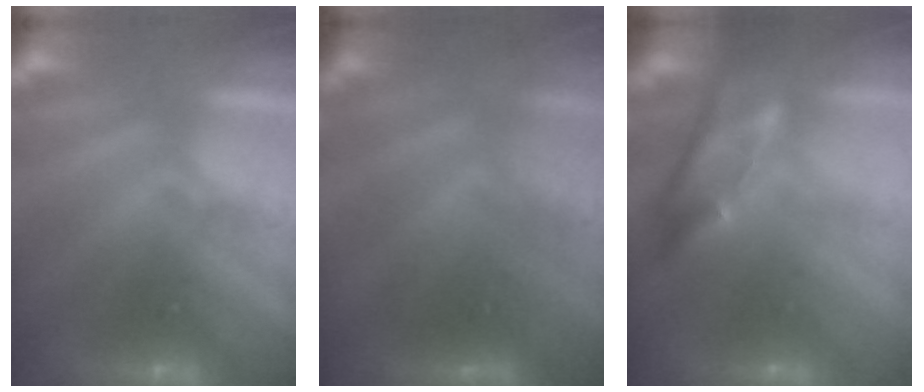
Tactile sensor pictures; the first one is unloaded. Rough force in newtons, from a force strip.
{"total": 4.8}
{"total": 5.6}